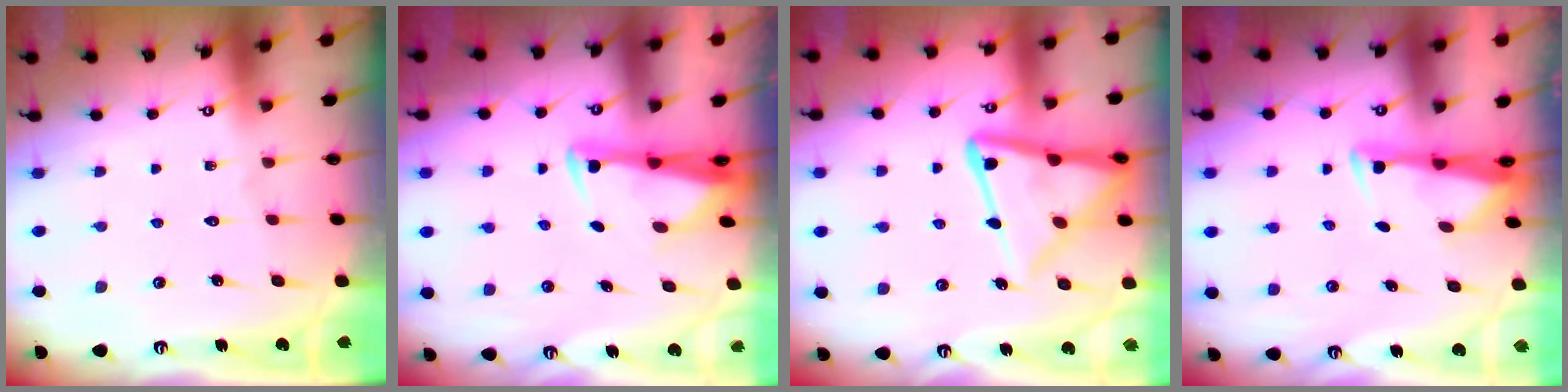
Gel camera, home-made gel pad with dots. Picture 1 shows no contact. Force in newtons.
{"total": 2.9, "press": 2.9, "slide": 0.6}
{"total": 15.6, "press": 15.5, "slide": 1.5}
{"total": 3.3, "press": 3.2, "slide": 0.9}